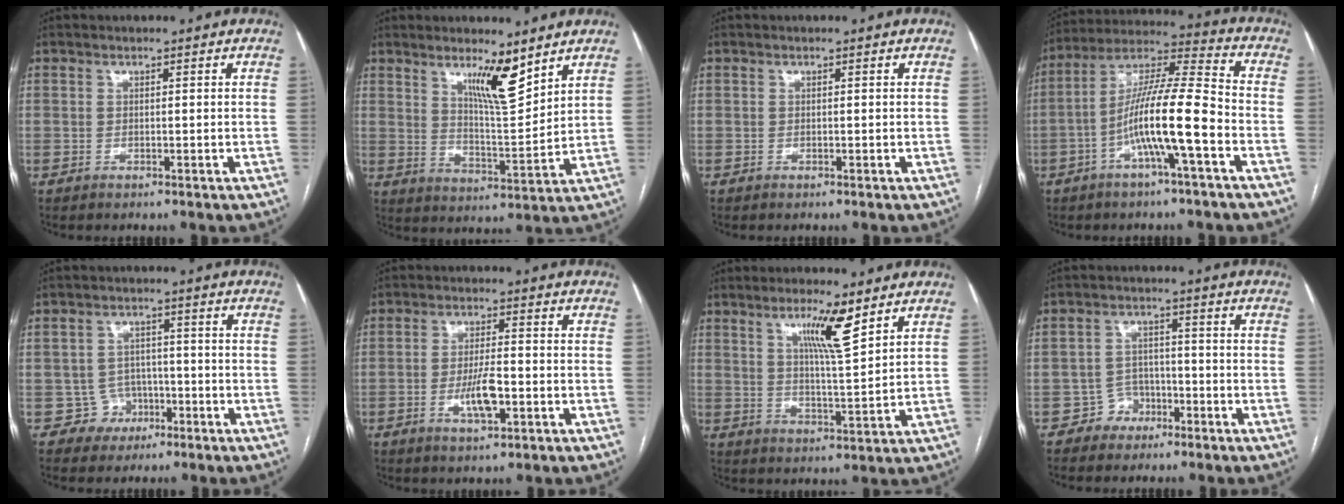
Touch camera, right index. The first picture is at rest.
{"total": 8.5, "force": [5.3, 0.3, 6.6], "torque": [-0.116, -0.012, 0.092]}
{"total": 0.0}
{"total": 13.3, "force": [-4.4, 0.5, 12.6], "torque": [-0.233, 0.016, -0.084]}
{"total": 4.5, "force": [-1.9, 4.1, -0.4], "torque": [0.018, 0.018, -0.027]}
{"total": 5.6, "force": [-1.7, 1.3, 5.1], "torque": [-0.098, -0.004, -0.028]}
{"total": 7.9, "force": [4.7, 0.2, 6.3], "torque": [-0.110, -0.010, 0.080]}
{"total": 4.1, "force": [-2.5, 3.2, 0.2], "torque": [0.004, 0.016, -0.042]}